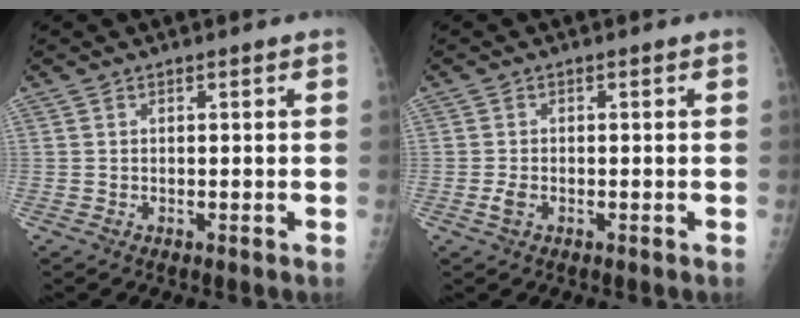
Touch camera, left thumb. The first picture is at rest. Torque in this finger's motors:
{"motor_torque": [-0.02, 0.03, 0.02, -0.03, 0.00]}